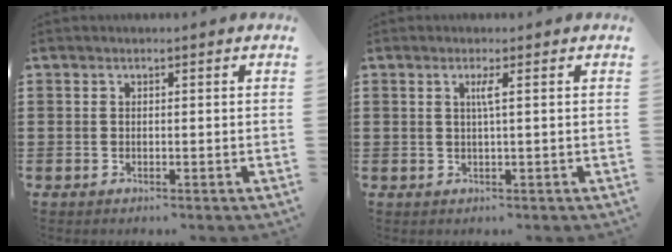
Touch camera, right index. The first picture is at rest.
{"total": 1.7, "force": [0.3, -0.3, 1.7], "torque": [-0.031, -0.004, 0.002]}